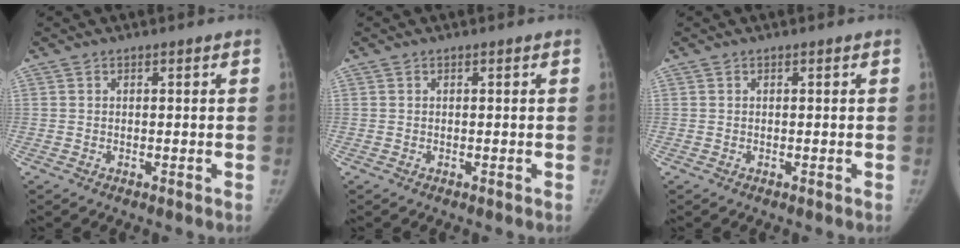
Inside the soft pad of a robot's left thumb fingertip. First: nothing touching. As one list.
[{"total": 0.0}, {"total": 0.0}]